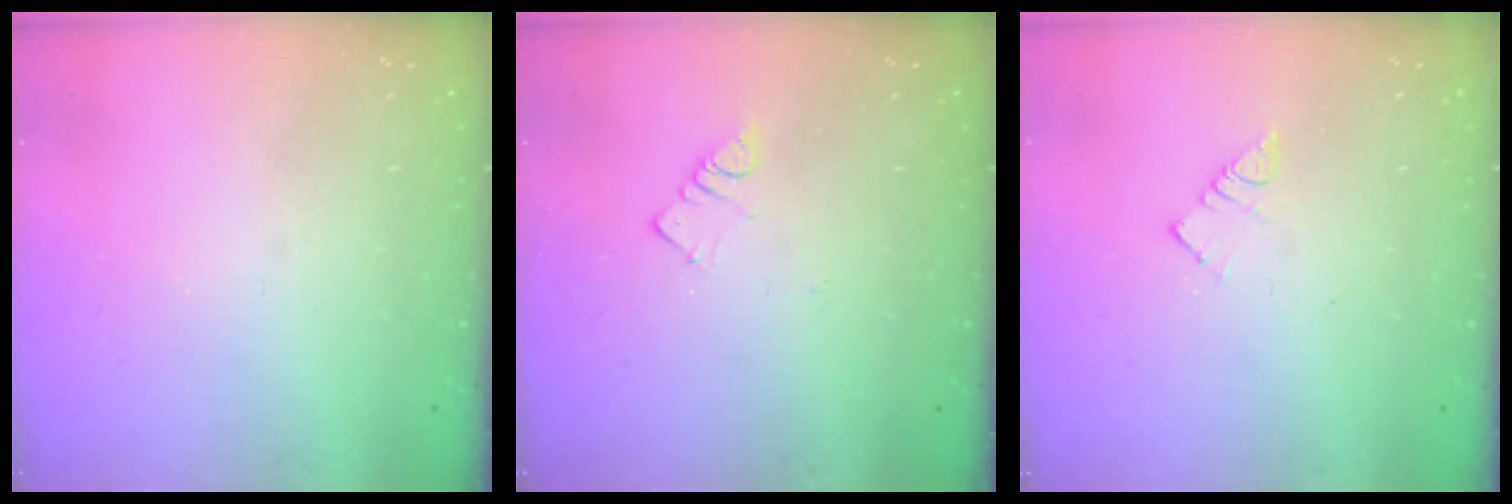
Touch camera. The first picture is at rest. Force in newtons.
{"total": 3.2, "press": 3.2, "slide": 0.3}
{"total": 3.9, "press": 3.9, "slide": 0.2}